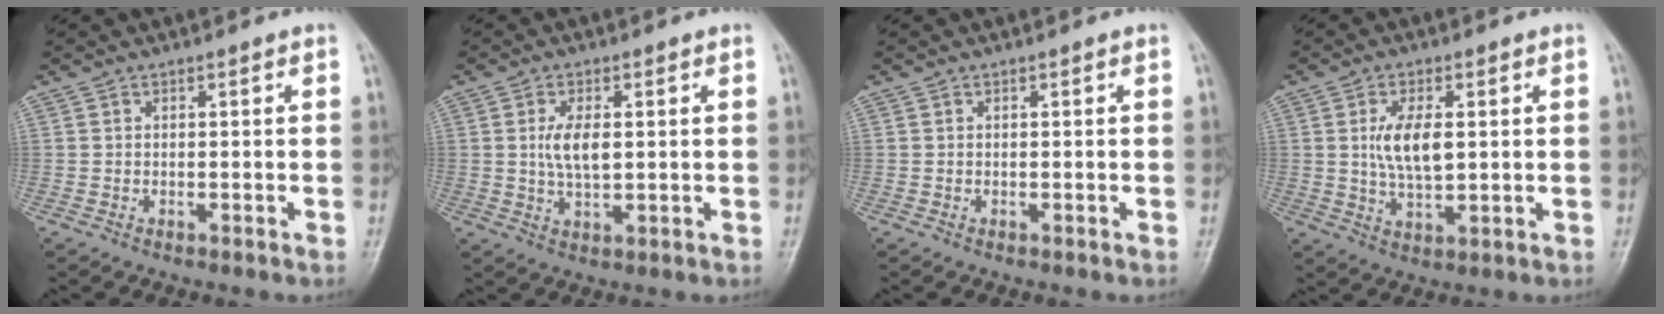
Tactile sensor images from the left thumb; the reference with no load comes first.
{"total": 5.4, "force": [0.8, 2.6, 4.7], "torque": [-0.090, -0.007, 0.015]}
{"total": 0.0}
{"total": 7.6, "force": [1.2, 3.6, 6.6], "torque": [-0.123, -0.009, 0.023]}